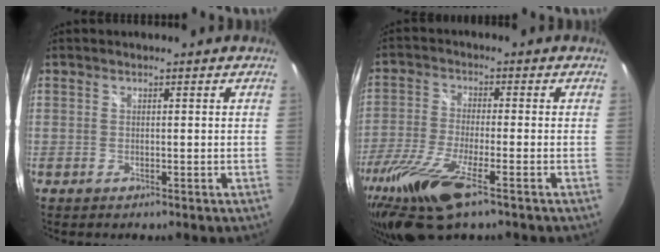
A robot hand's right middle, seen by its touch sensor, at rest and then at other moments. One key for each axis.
{"total": 15.3, "fx": -9.3, "fy": 3.0, "fz": 11.7, "tx": -0.257, "ty": -0.058, "tz": -0.176}